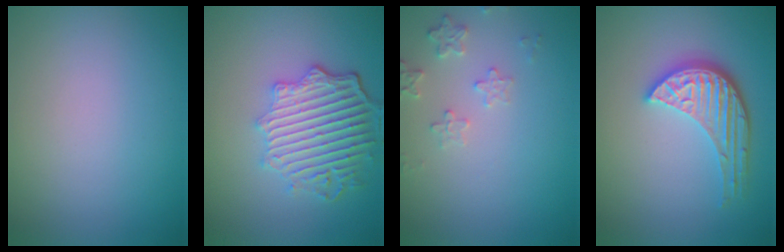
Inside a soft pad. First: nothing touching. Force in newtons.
{"total": 5.7, "press": 4.5, "slide": 3.5}
{"total": 1.9, "press": 1.8, "slide": 0.2}
{"total": 4.5, "press": 3.7, "slide": 2.6}